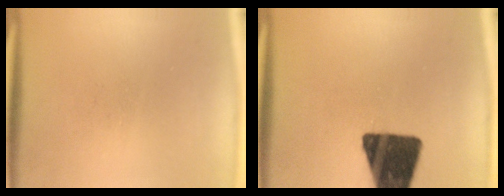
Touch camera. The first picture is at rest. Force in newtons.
{"total": 16.5}